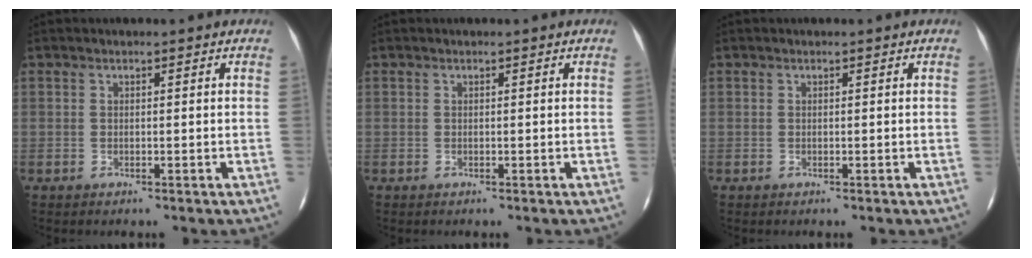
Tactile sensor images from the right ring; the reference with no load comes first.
{"total": 0.0}
{"total": 0.0}